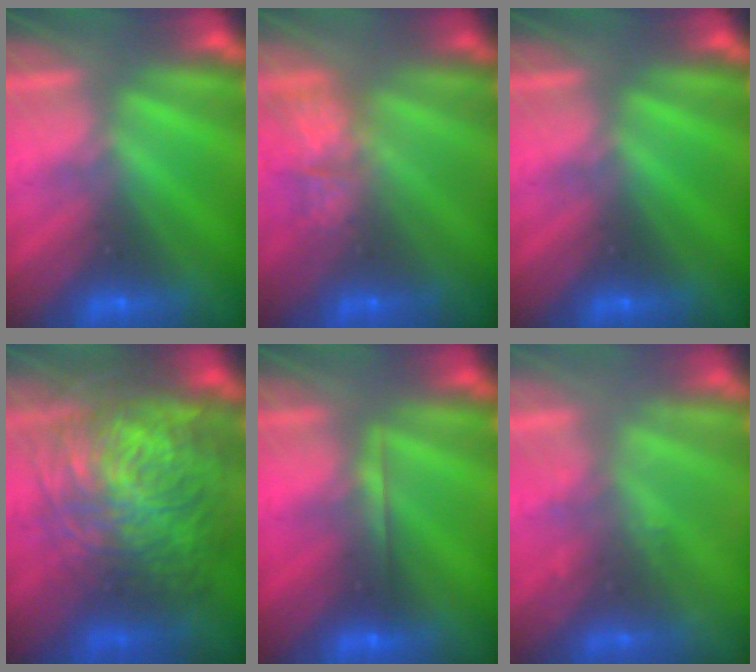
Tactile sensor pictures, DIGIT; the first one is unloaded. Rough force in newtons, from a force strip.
{"total": 4.7}
{"total": 0.0}
{"total": 8.2}
{"total": 1.8}
{"total": 2.3}